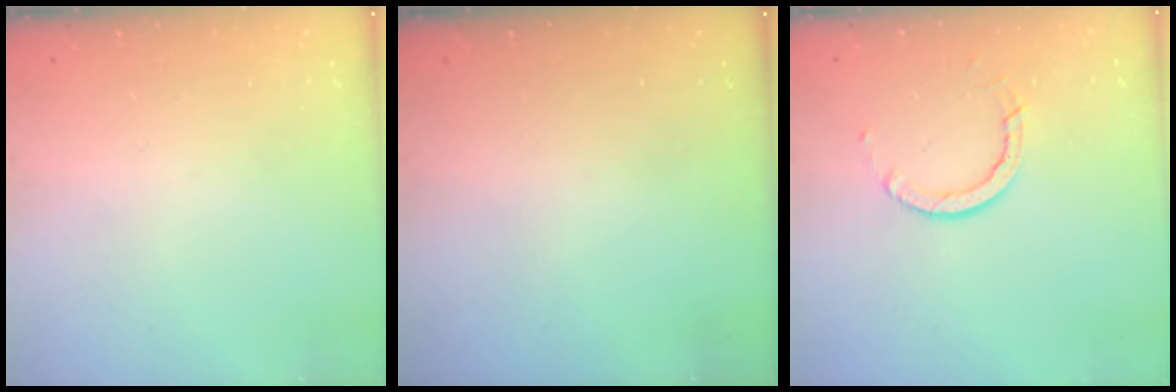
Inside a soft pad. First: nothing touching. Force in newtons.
{"total": 0.0}
{"total": 4.9, "press": 4.9, "slide": 0.5}